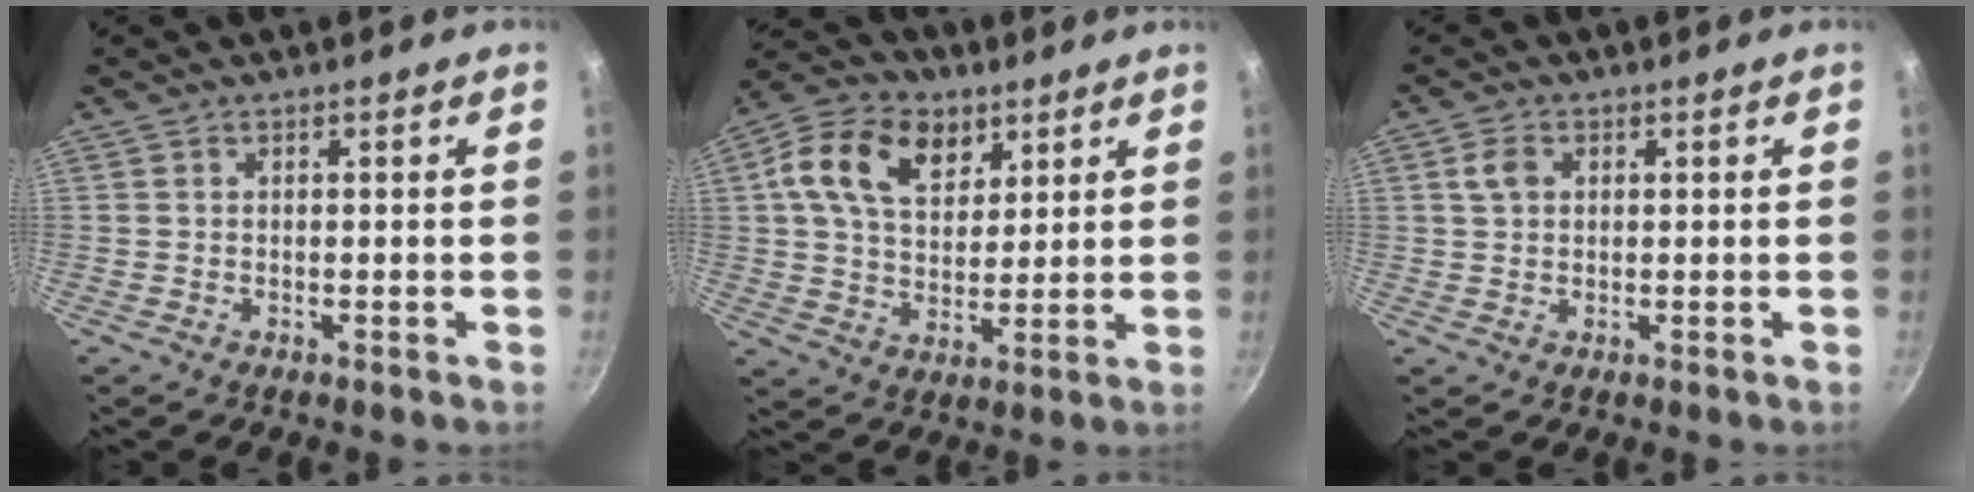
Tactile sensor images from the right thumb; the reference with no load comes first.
{"total": 14.4, "force": [5.8, 9.9, 8.7], "torque": [-0.133, -0.008, 0.092]}
{"total": 3.3, "force": [0.9, 2.6, 2.0], "torque": [-0.028, 0.005, 0.015]}